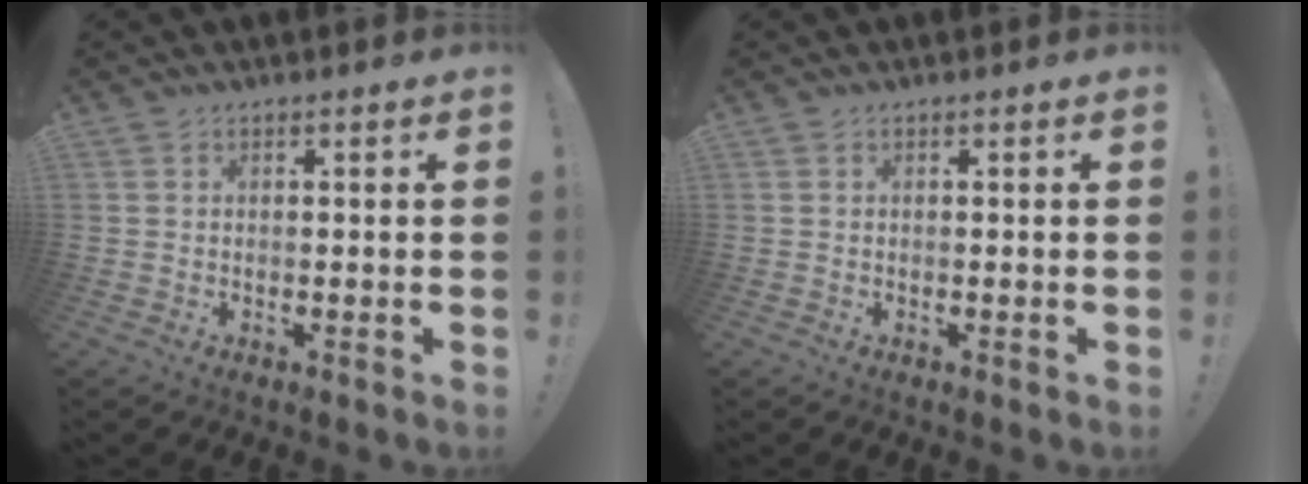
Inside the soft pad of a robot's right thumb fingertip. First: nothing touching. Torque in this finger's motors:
{"motor_torque": [0.00, 0.00, -0.13, 0.13, 0.00]}